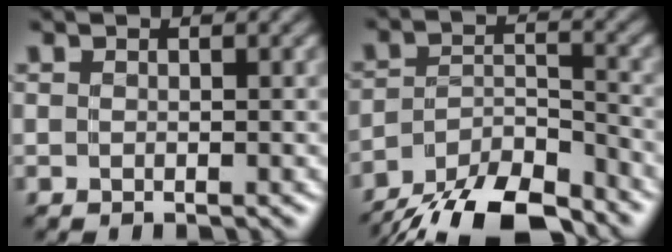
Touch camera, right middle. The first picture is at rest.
{"total": 9.4, "force": [-8.4, 2.6, 3.3], "torque": [-0.057, -0.007, -0.143]}